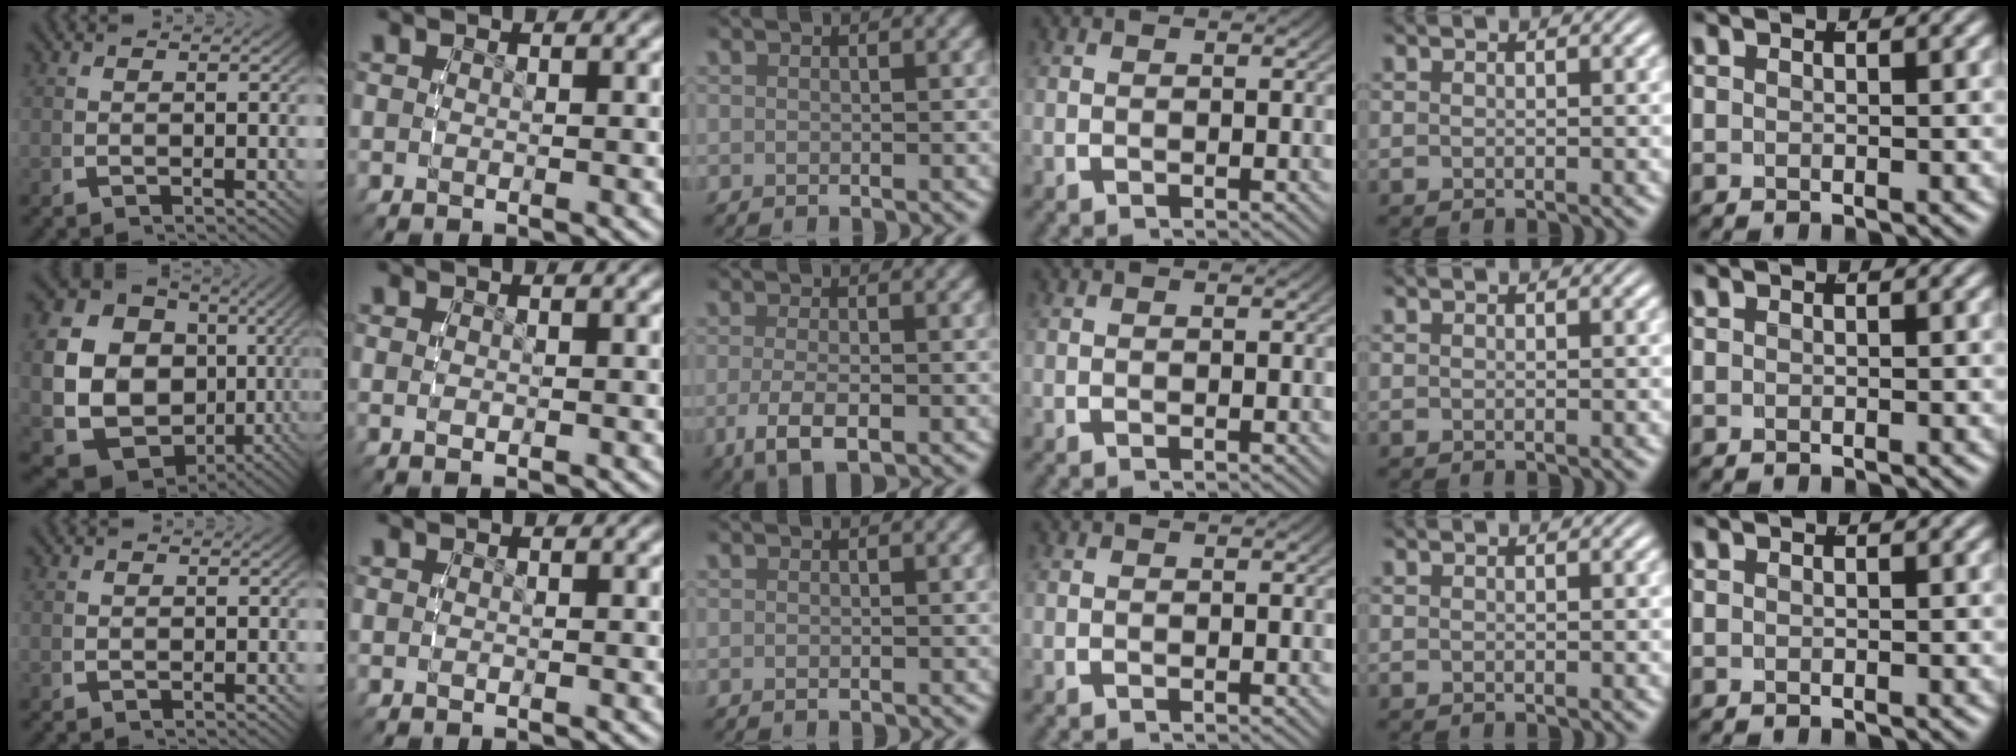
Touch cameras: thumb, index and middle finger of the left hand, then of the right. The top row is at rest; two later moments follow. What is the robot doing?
{"motion": "lift_and_place", "object": "cloth"}